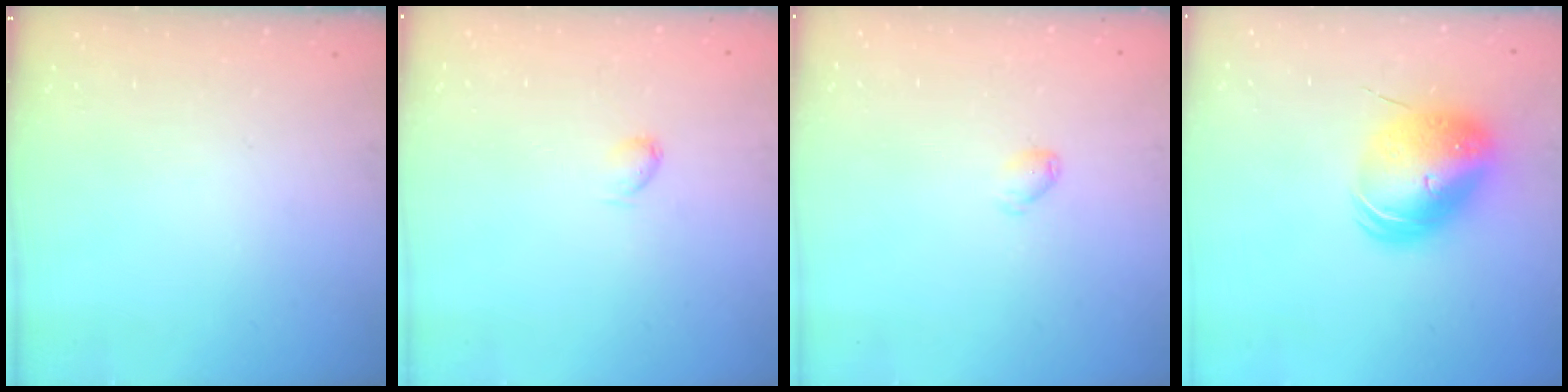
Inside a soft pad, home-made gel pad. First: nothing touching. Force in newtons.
{"total": 2.8, "press": 2.7, "slide": 0.4}
{"total": 4.4, "press": 4.4, "slide": 0.7}
{"total": 14.0, "press": 13.8, "slide": 2.6}